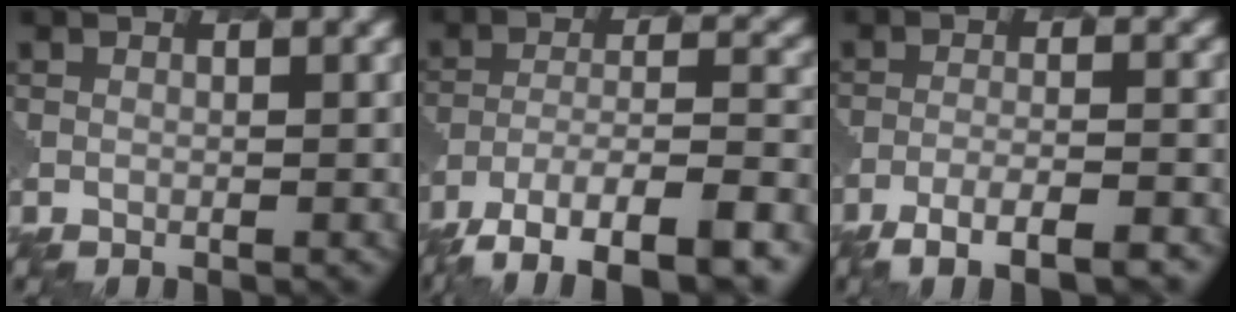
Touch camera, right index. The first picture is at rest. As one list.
[{"total": 10.4, "force": [-7.4, 3.3, 6.5], "torque": [-0.113, -0.008, -0.125]}, {"total": 6.1, "force": [-4.5, 1.4, 3.9], "torque": [-0.066, -0.004, -0.080]}]